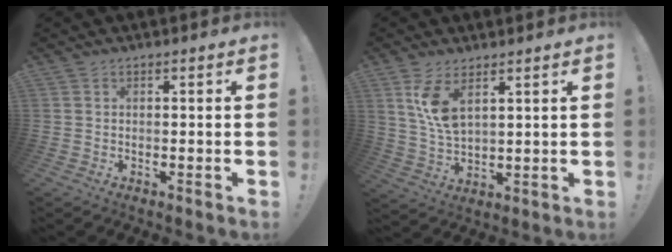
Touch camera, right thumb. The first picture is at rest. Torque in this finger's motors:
{"motor_torque": [0.09, 0.14, 0.13, 0.18, 0.09]}